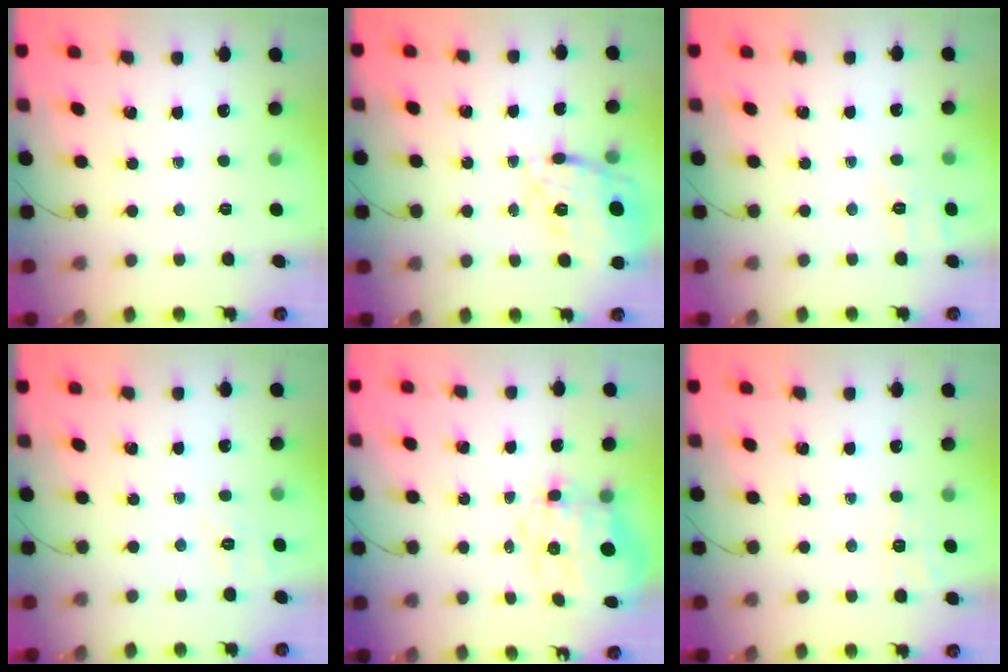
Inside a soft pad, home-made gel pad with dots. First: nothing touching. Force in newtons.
{"total": 16.3, "press": 16.2, "slide": 1.4}
{"total": 2.7, "press": 1.9, "slide": 2.0}
{"total": 2.0, "press": 0.6, "slide": 1.9}
{"total": 13.1, "press": 12.9, "slide": 2.3}
{"total": 1.7, "press": 0.9, "slide": 1.5}